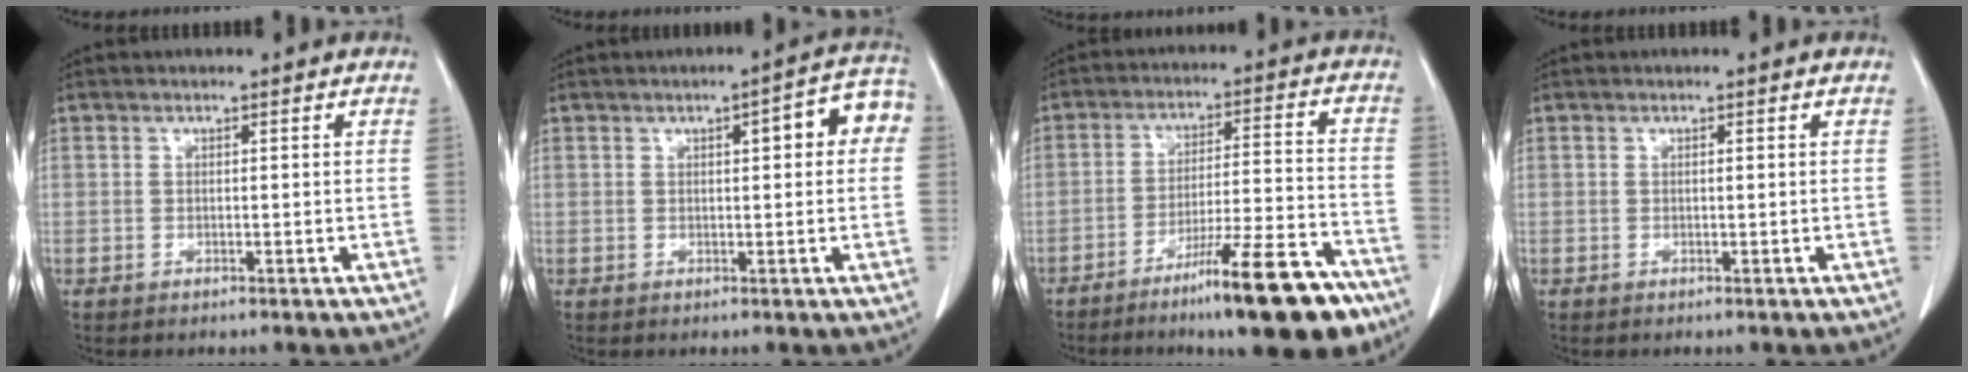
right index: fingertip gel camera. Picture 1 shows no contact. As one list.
[{"total": 6.5, "force": [1.4, 1.7, 6.1], "torque": [-0.070, 0.026, 0.011]}, {"total": 15.5, "force": [-10.5, 1.5, 11.4], "torque": [-0.156, 0.004, -0.163]}, {"total": 0.0}]